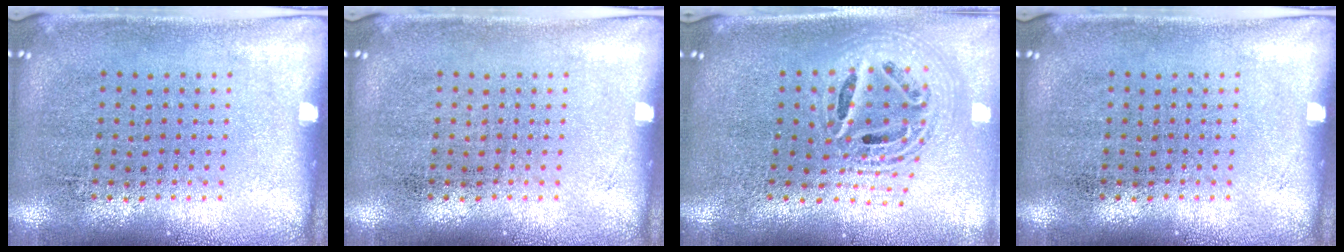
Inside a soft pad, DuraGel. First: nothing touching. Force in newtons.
{"total": 0.0}
{"total": 2.3, "press": 1.8, "slide": 1.5}
{"total": 0.0}